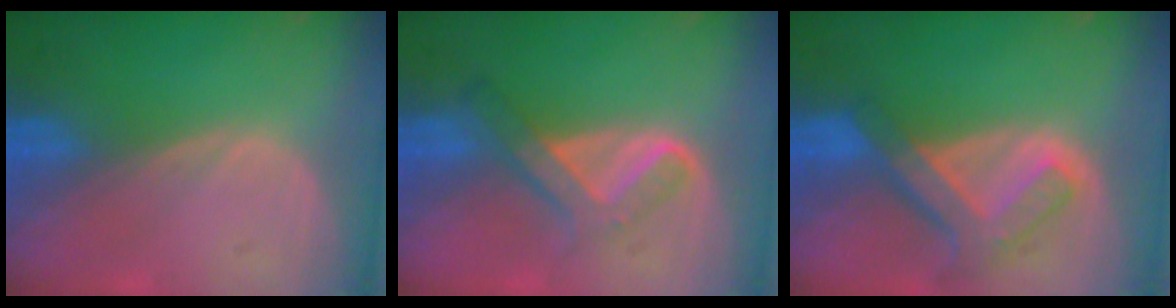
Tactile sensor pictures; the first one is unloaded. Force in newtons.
{"total": 5.8, "press": 5.2, "slide": 2.5}
{"total": 7.5, "press": 6.4, "slide": 3.9}